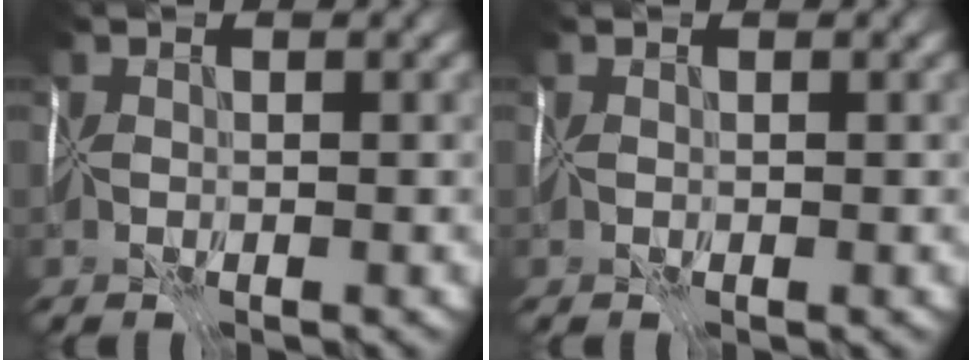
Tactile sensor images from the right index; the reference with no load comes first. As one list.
[{"total": 0.0}]